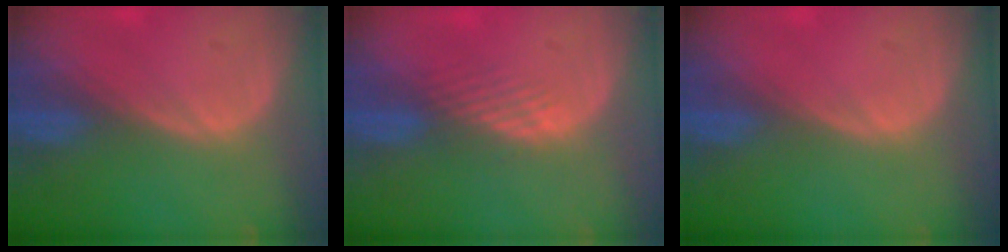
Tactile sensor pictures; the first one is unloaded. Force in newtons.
{"total": 2.9, "press": 2.3, "slide": 1.8}
{"total": 0.0}